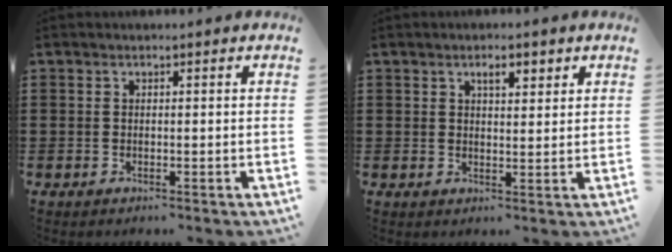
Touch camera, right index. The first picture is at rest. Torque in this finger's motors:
{"motor_torque": [0.14, -0.12, 0.06, 0.03]}